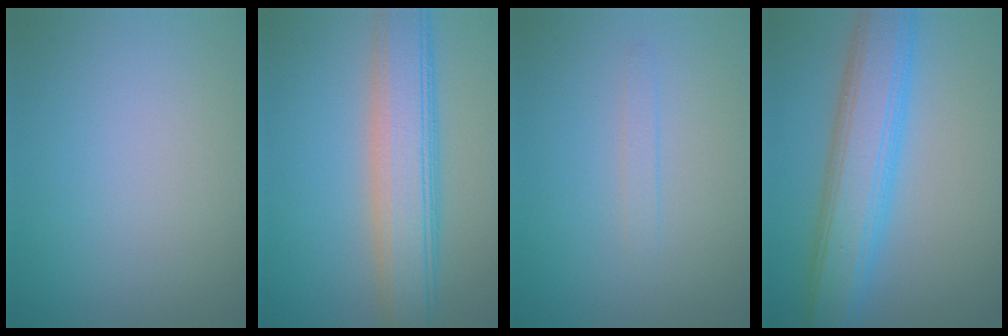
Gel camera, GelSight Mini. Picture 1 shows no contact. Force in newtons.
{"total": 7.1, "press": 7.1, "slide": 0.3}
{"total": 0.9, "press": 0.9, "slide": 0.1}
{"total": 7.7, "press": 7.7, "slide": 0.2}